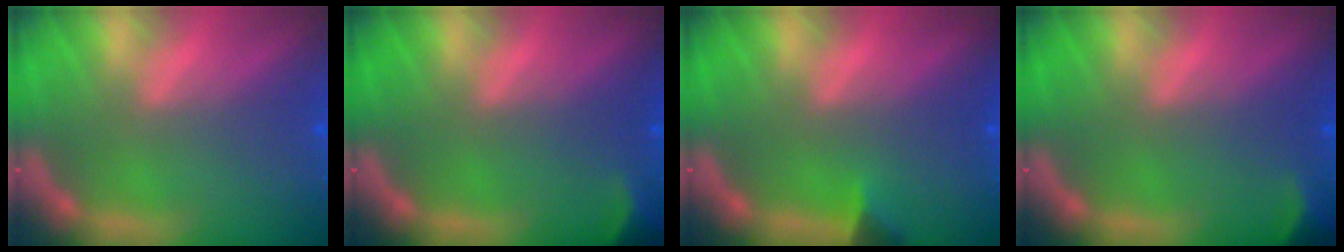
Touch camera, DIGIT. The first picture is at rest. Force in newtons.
{"total": 1.9}
{"total": 1.4}
{"total": 1.9}